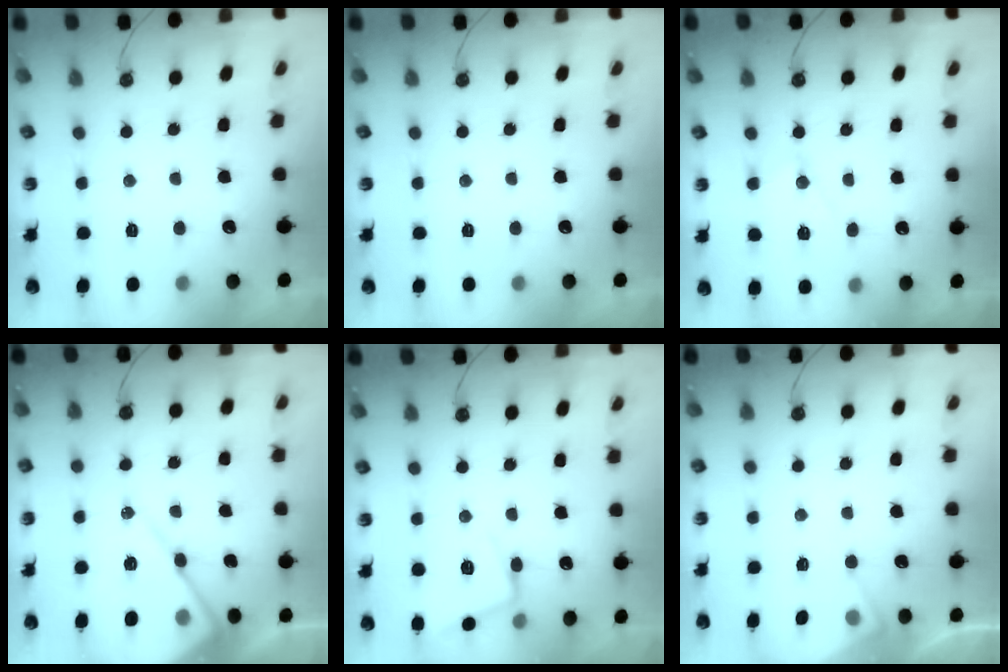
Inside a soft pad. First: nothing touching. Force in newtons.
{"total": 0.0}
{"total": 8.6, "press": 8.6, "slide": 0.4}
{"total": 13.8, "press": 13.7, "slide": 1.3}
{"total": 8.5, "press": 8.5, "slide": 1.0}
{"total": 4.9, "press": 4.8, "slide": 0.7}